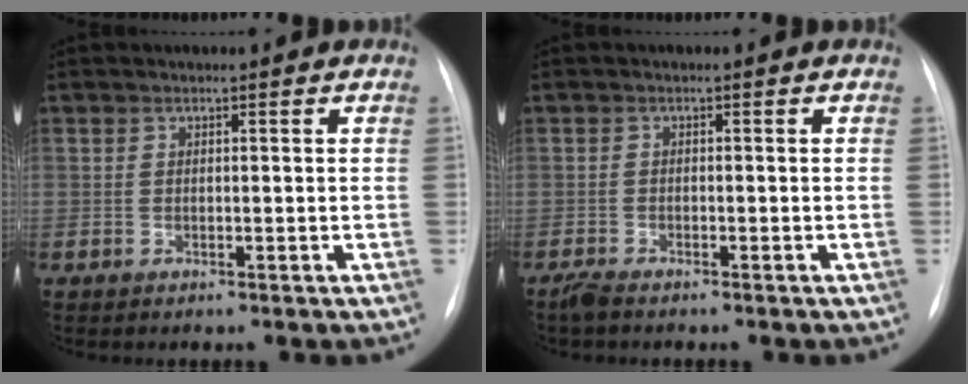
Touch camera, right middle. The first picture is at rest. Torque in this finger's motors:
{"motor_torque": [0.10, -0.13, 0.02, 0.02]}